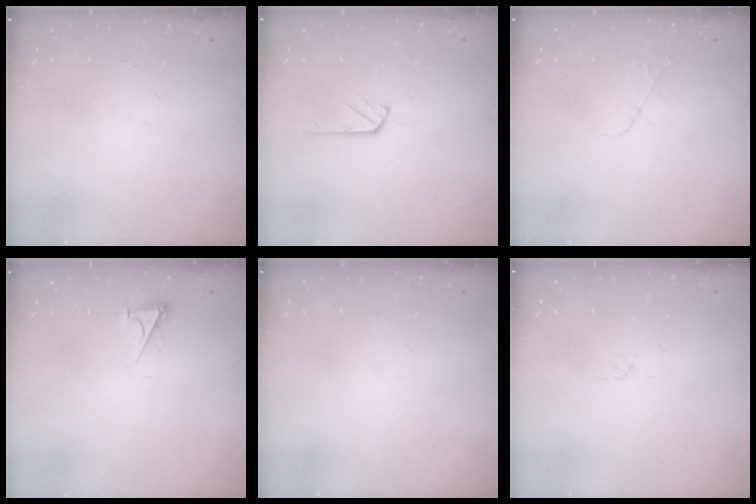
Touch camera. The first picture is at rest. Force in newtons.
{"total": 2.9, "press": 2.9, "slide": 0.2}
{"total": 4.0, "press": 4.0, "slide": 0.6}
{"total": 3.4, "press": 3.4, "slide": 0.4}
{"total": 0.0}
{"total": 3.3, "press": 3.3, "slide": 0.4}